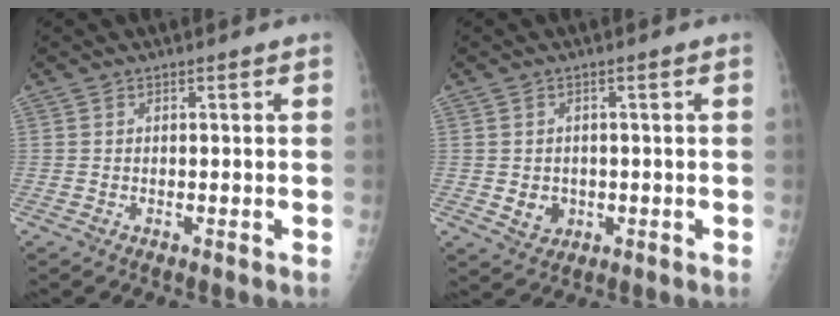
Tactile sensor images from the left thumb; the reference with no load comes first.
{"total": 3.5, "force": [-0.4, 3.1, 1.7], "torque": [-0.014, 0.000, 0.004]}